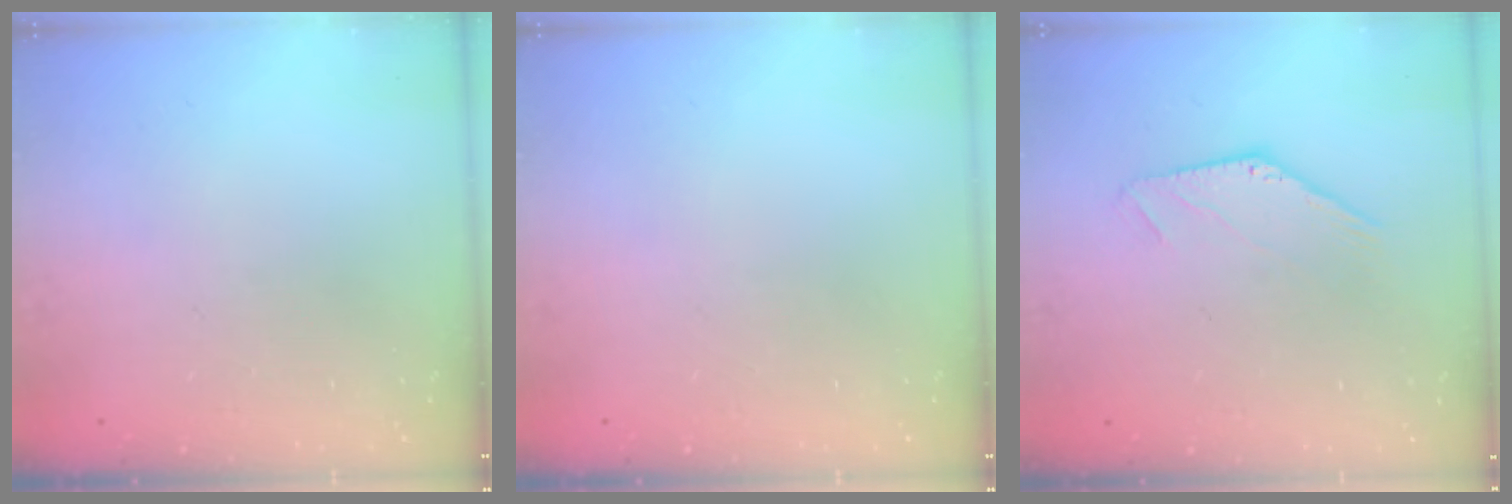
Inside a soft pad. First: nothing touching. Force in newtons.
{"total": 0.0}
{"total": 0.0}